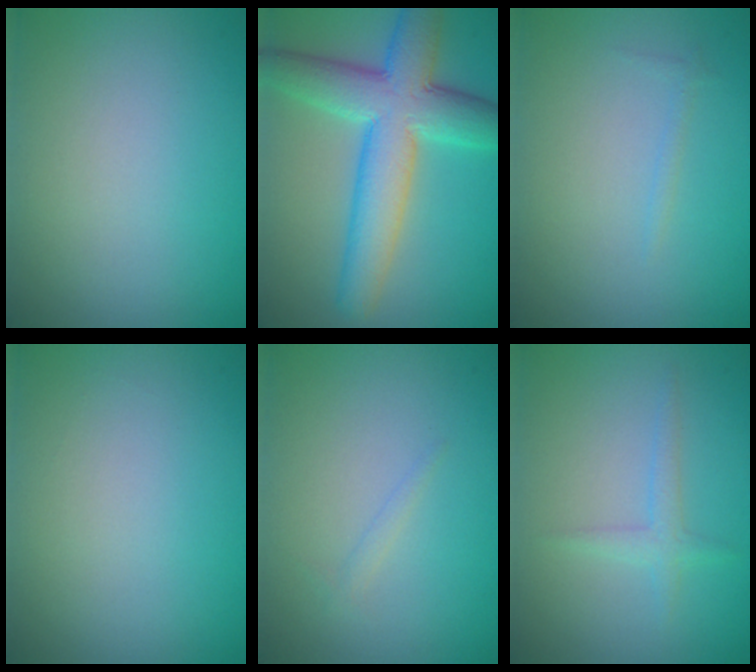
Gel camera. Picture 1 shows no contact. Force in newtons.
{"total": 8.6, "press": 8.6, "slide": 0.2}
{"total": 0.5, "press": 0.5, "slide": 0.1}
{"total": 0.0}
{"total": 0.6, "press": 0.6, "slide": 0.1}
{"total": 1.4, "press": 1.4, "slide": 0.0}